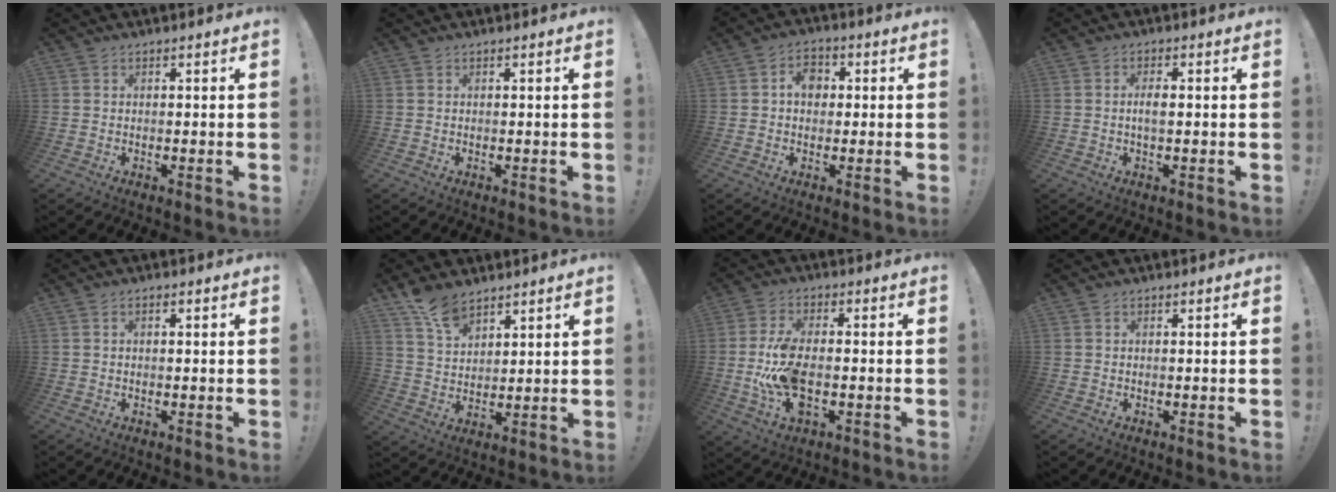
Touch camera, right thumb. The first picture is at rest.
{"total": 0.0}
{"total": 6.0, "force": [1.0, 4.6, 3.8], "torque": [-0.048, 0.000, 0.014]}
{"total": 3.0, "force": [-0.3, 0.9, 2.8], "torque": [-0.053, 0.000, -0.010]}
{"total": 1.0, "force": [0.0, 0.6, 0.7], "torque": [-0.010, 0.002, -0.002]}
{"total": 8.6, "force": [6.9, 4.0, 3.3], "torque": [-0.057, -0.040, 0.132]}
{"total": 12.8, "force": [-2.2, 6.7, 10.6], "torque": [-0.215, -0.004, -0.036]}
{"total": 0.0}